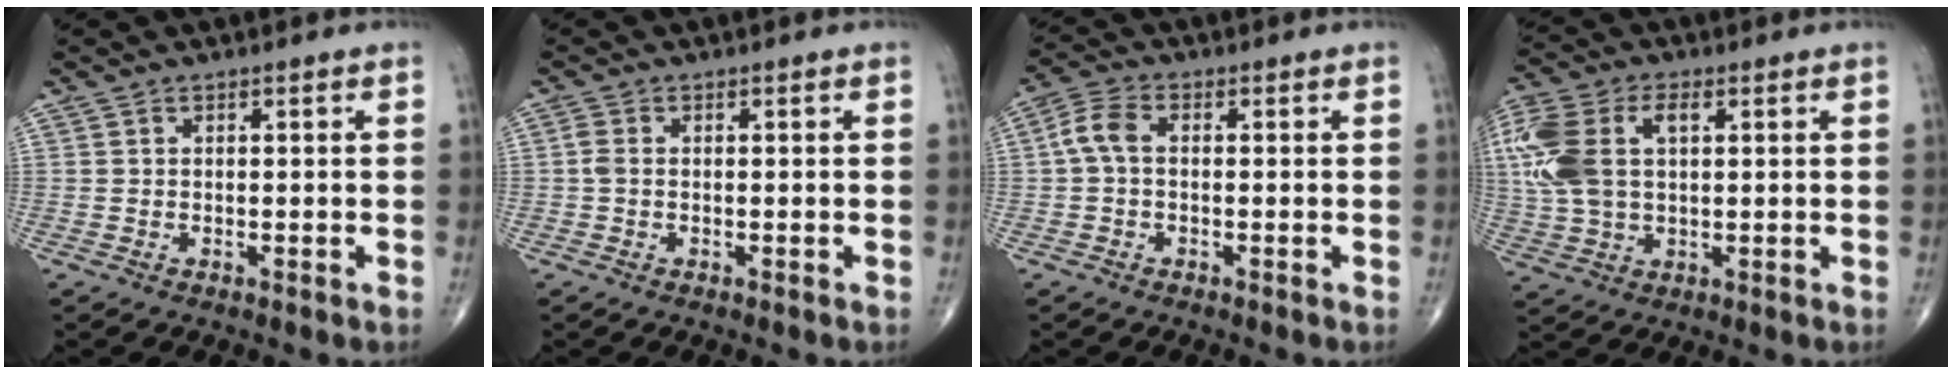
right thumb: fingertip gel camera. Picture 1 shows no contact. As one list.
[{"total": 1.4, "force": [-0.1, 0.7, 1.2], "torque": [-0.030, 0.000, -0.003]}, {"total": 4.6, "force": [0.0, 2.7, 3.8], "torque": [-0.082, 0.014, -0.009]}, {"total": 16.7, "force": [3.8, 9.9, 12.9], "torque": [-0.316, 0.016, 0.069]}]